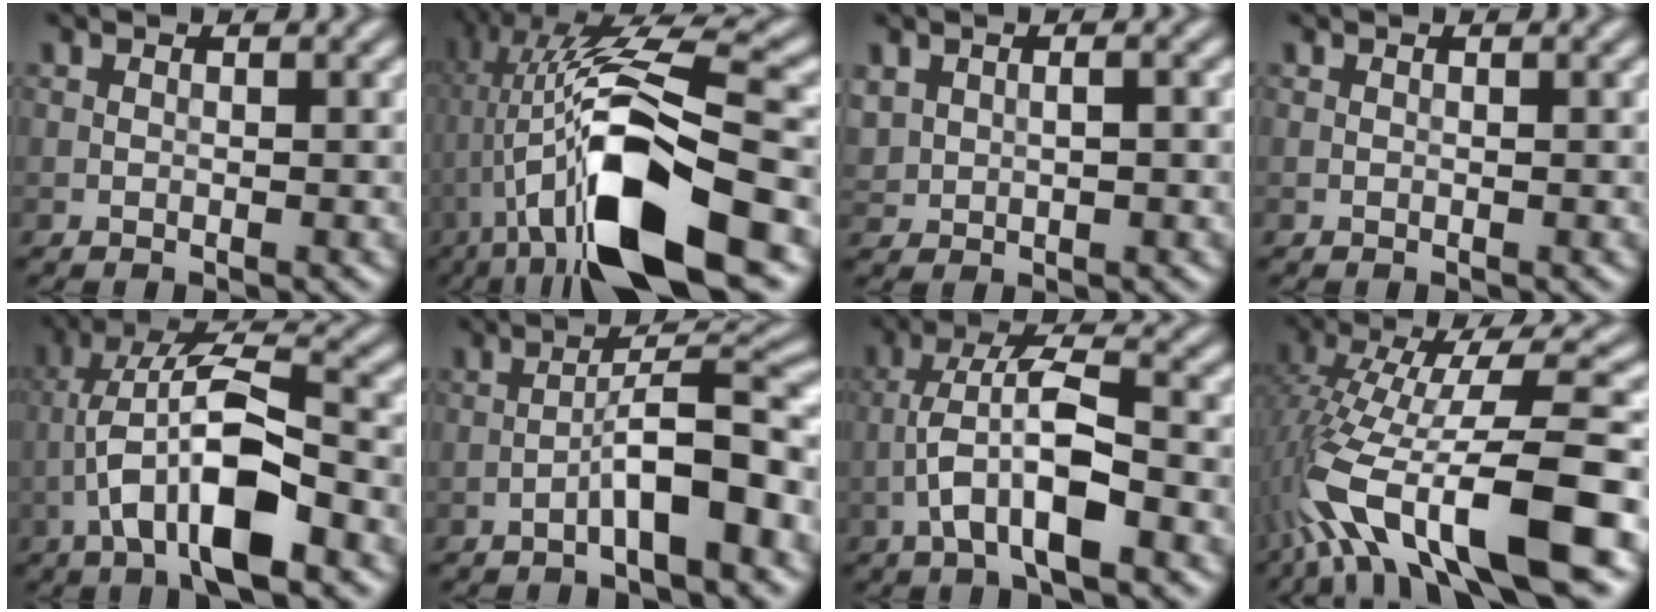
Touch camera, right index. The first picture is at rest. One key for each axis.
{"total": 14.4, "fx": -3.8, "fy": 3.8, "fz": 13.3, "tx": -0.254, "ty": 0.014, "tz": -0.061}
{"total": 1.9, "fx": 0.4, "fy": 1.3, "fz": 1.3, "tx": -0.029, "ty": -0.001, "tz": 0.014}
{"total": 0.0}
{"total": 9.1, "fx": -3.0, "fy": 2.8, "fz": 8.2, "tx": -0.161, "ty": 0.014, "tz": -0.059}
{"total": 5.8, "fx": -2.6, "fy": 0.8, "fz": 5.1, "tx": -0.080, "ty": 0.027, "tz": -0.045}
{"total": 6.5, "fx": -2.4, "fy": 1.5, "fz": 5.9, "tx": -0.112, "ty": 0.012, "tz": -0.048}
{"total": 12.7, "fx": -5.1, "fy": 3.2, "fz": 11.2, "tx": -0.203, "ty": 0.013, "tz": -0.087}